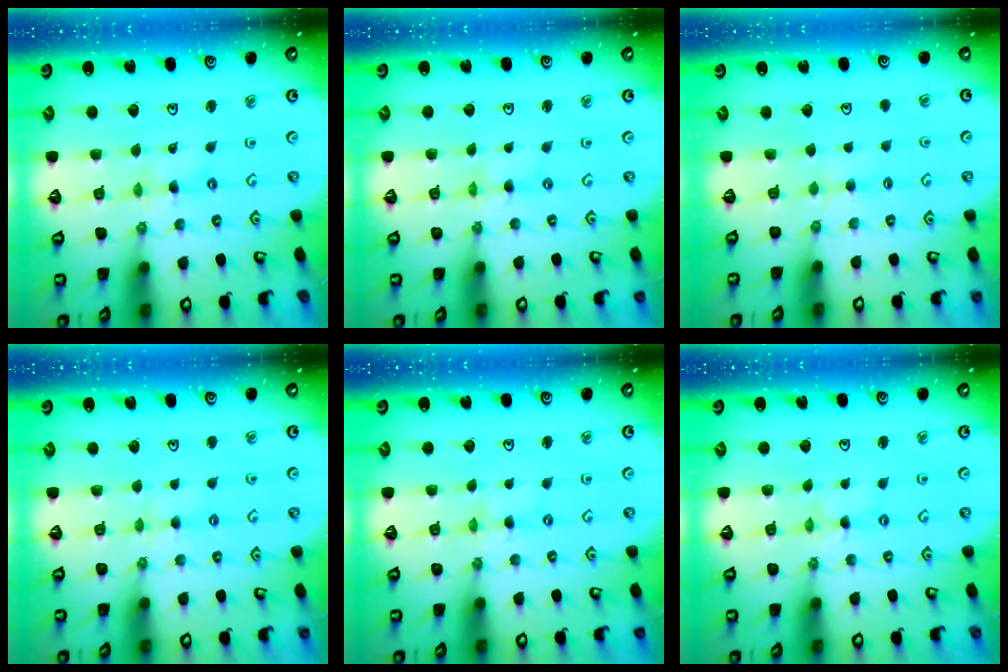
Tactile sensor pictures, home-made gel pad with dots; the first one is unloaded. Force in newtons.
{"total": 0.0}
{"total": 2.3, "press": 2.3, "slide": 0.4}
{"total": 2.7, "press": 2.7, "slide": 0.4}
{"total": 0.0}
{"total": 0.0}